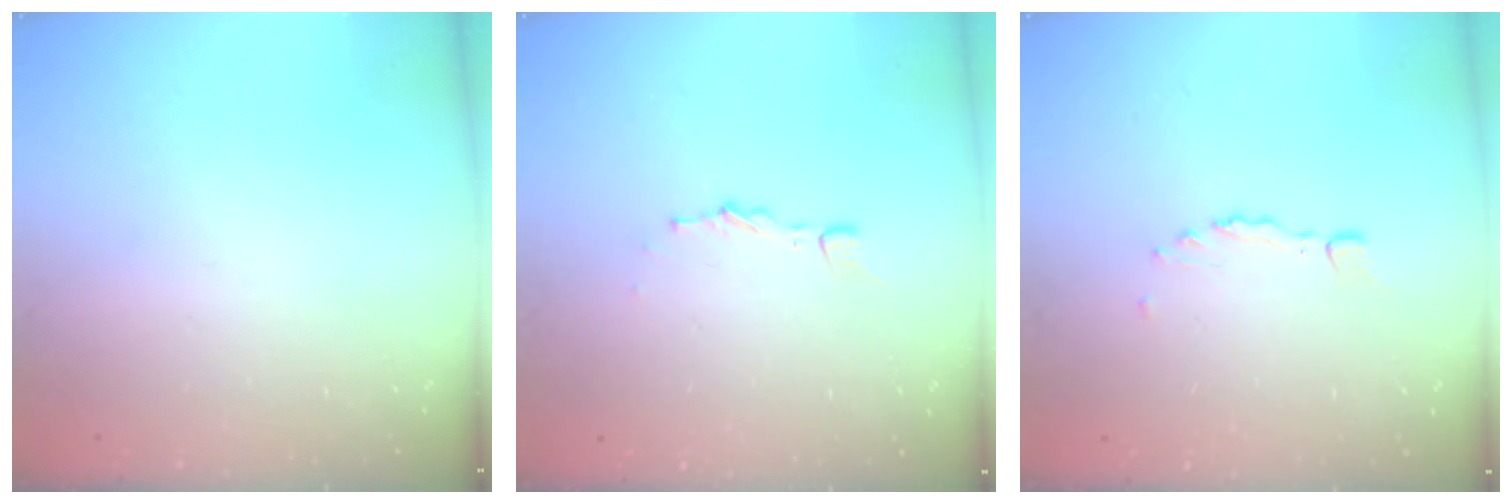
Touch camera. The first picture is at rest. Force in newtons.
{"total": 2.6, "press": 2.6, "slide": 0.2}
{"total": 0.0}